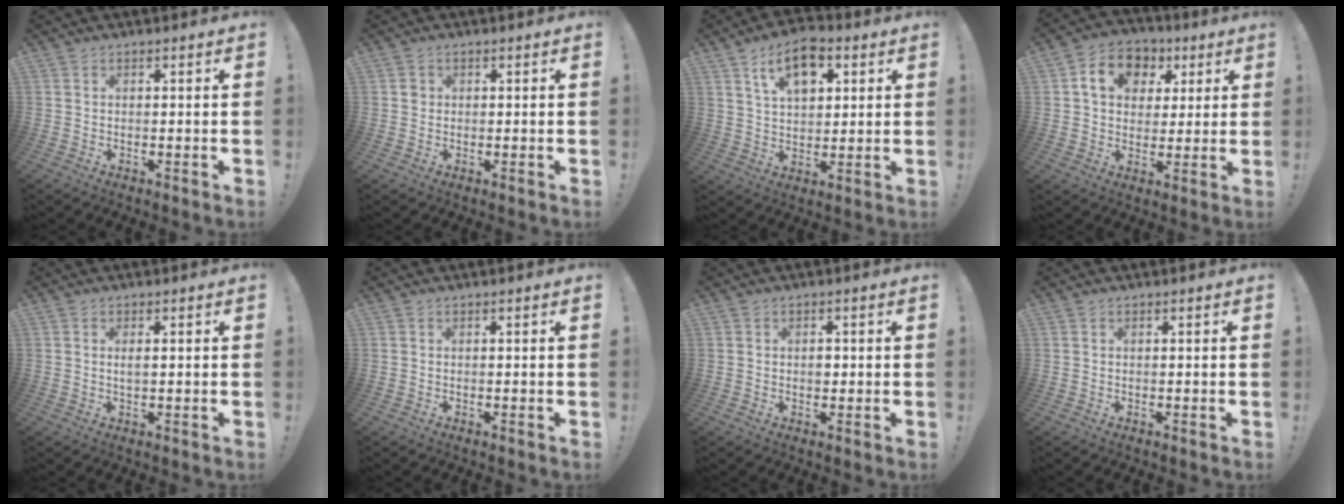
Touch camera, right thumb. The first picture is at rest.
{"total": 1.3, "force": [0.1, 1.3, 0.3], "torque": [0.006, -0.001, -0.002]}
{"total": 11.5, "force": [5.8, 7.0, 7.2], "torque": [-0.113, -0.011, 0.104]}
{"total": 11.9, "force": [4.1, 9.5, 5.9], "torque": [-0.086, -0.002, 0.079]}
{"total": 1.6, "force": [0.2, 0.3, 1.5], "torque": [-0.028, -0.002, 0.002]}
{"total": 0.0}
{"total": 2.0, "force": [-0.2, 1.6, 1.2], "torque": [-0.010, 0.001, -0.007]}
{"total": 0.0}